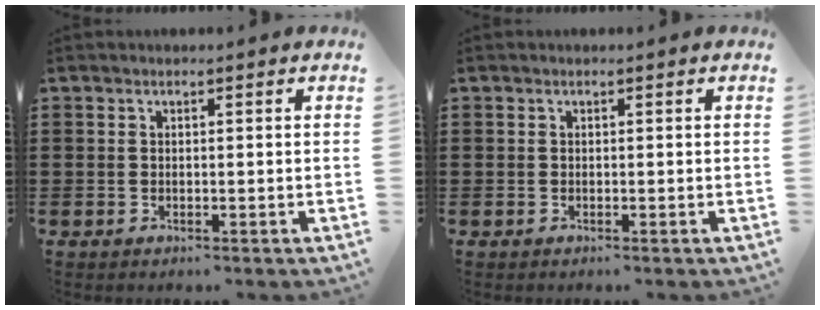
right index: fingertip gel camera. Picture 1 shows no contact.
{"total": 0.0}